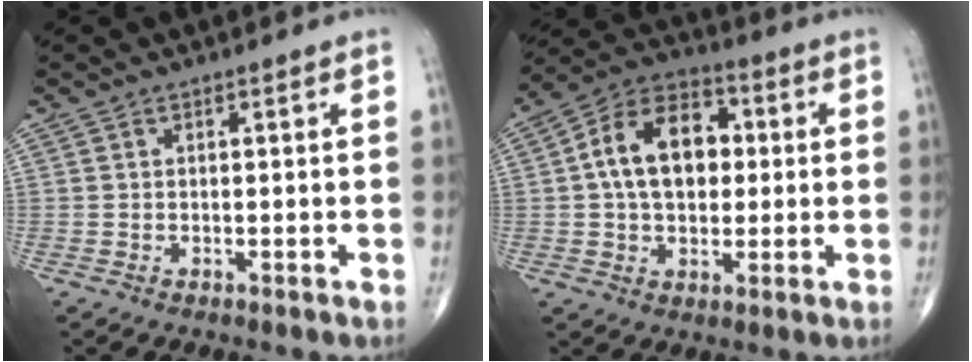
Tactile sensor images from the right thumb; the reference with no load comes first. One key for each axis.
{"total": 14.7, "fx": 1.6, "fy": 9.8, "fz": 10.9, "tx": -0.157, "ty": 0.023, "tz": 0.017}